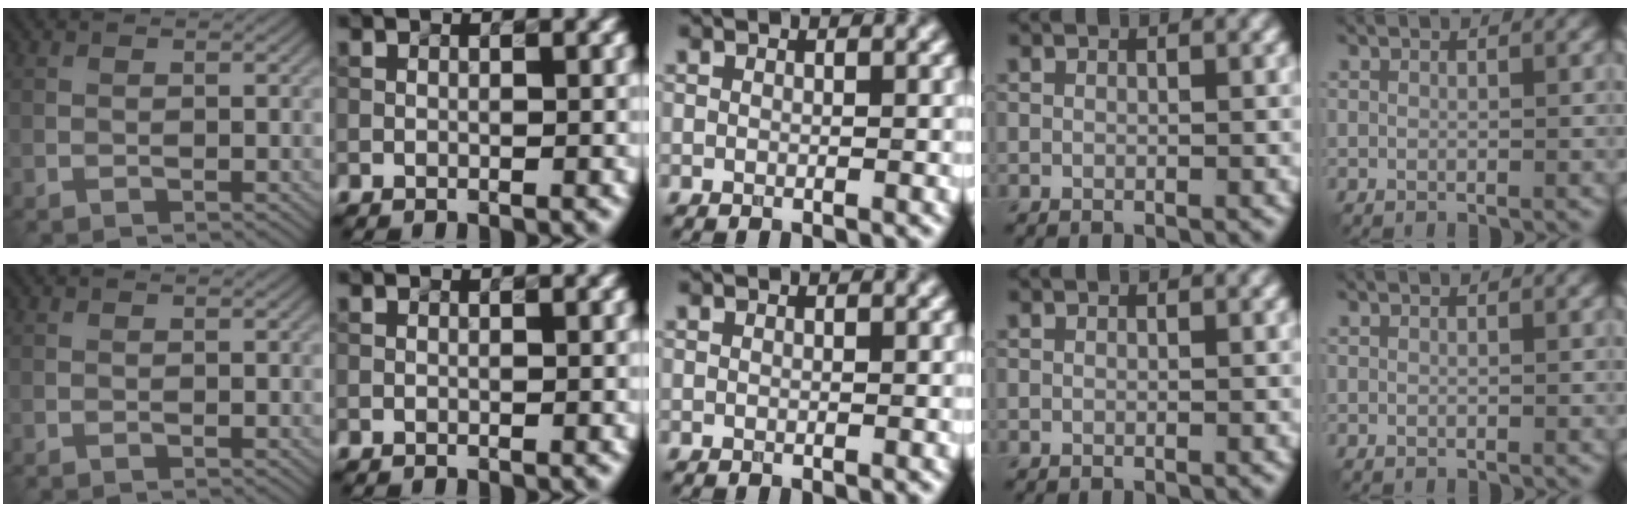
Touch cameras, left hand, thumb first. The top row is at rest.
{}